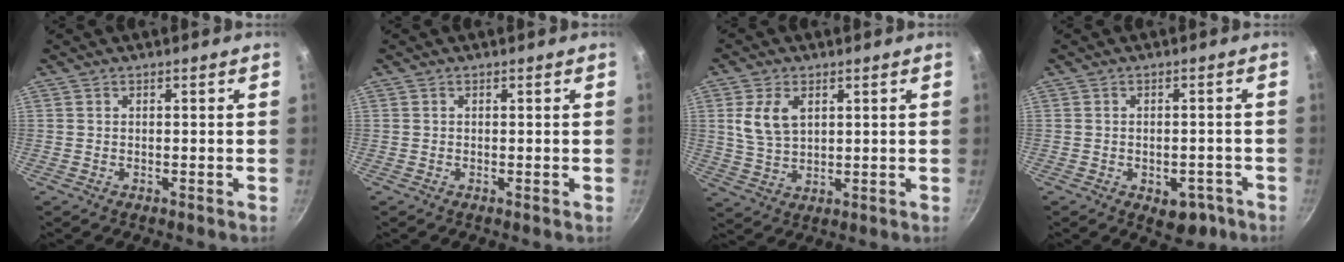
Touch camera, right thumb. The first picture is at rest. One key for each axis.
{"total": 0.0}
{"total": 7.2, "fx": 2.3, "fy": 4.5, "fz": 5.2, "tx": -0.094, "ty": -0.006, "tz": 0.052}
{"total": 5.5, "fx": -2.7, "fy": 3.3, "fz": 3.5, "tx": -0.024, "ty": 0.018, "tz": -0.028}